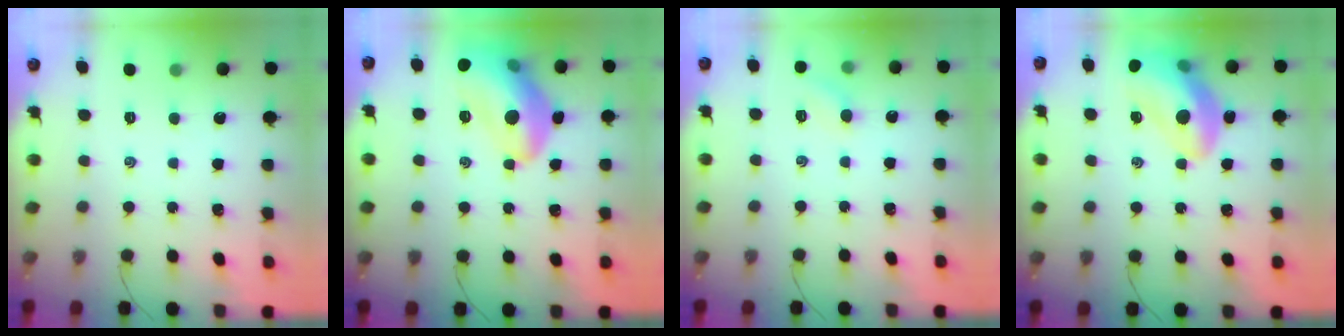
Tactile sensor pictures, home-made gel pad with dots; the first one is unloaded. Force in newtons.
{"total": 17.3, "press": 17.2, "slide": 2.1}
{"total": 5.7, "press": 5.3, "slide": 2.0}
{"total": 17.0, "press": 16.6, "slide": 3.7}